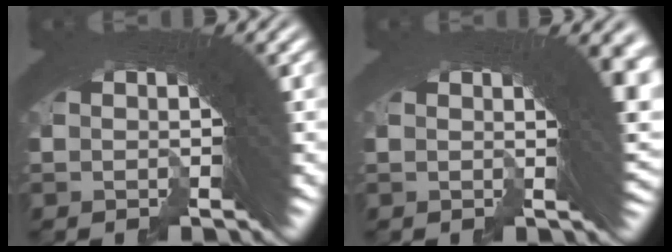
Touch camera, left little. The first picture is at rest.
{"total": 4.3, "force": [1.2, 0.7, 4.1], "torque": [-0.030, 0.020, 0.009]}